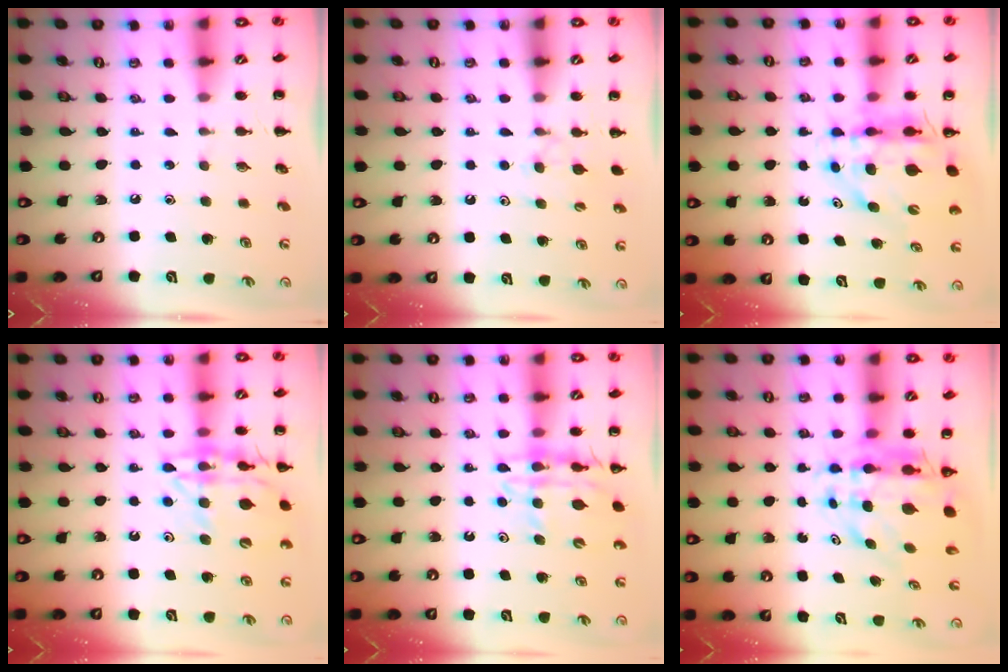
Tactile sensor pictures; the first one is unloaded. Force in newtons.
{"total": 5.3, "press": 5.0, "slide": 1.8}
{"total": 7.4, "press": 7.0, "slide": 2.2}
{"total": 17.9, "press": 17.7, "slide": 2.8}
{"total": 12.0, "press": 11.3, "slide": 3.9}
{"total": 8.1, "press": 7.7, "slide": 2.5}